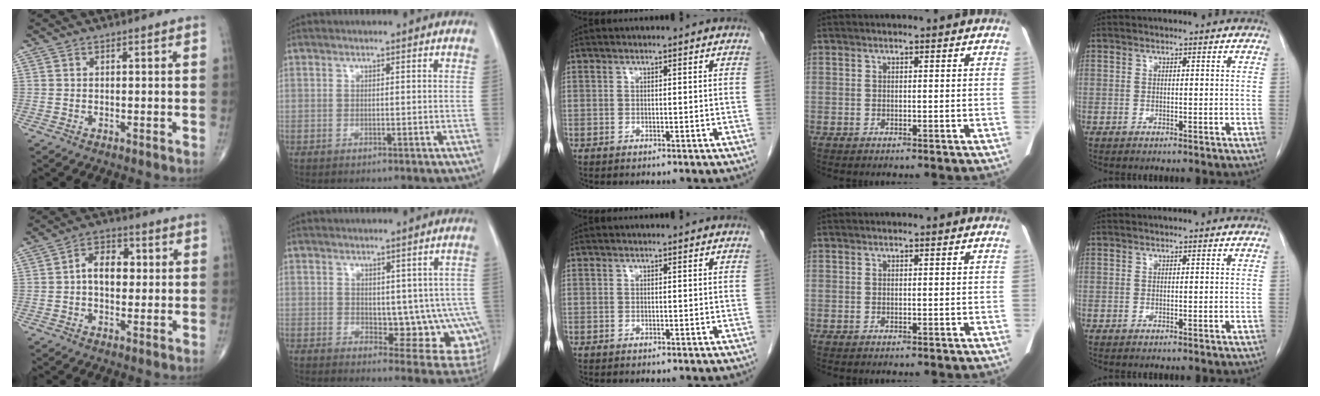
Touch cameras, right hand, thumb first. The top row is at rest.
{"thumb": {"total": 7.7, "force": [0.6, 5.1, 5.7], "torque": [-0.071, 0.017, 0.003]}, "index": {"total": 10.3, "force": [-0.7, 5.6, 8.7], "torque": [-0.083, 0.001, 0.003]}}